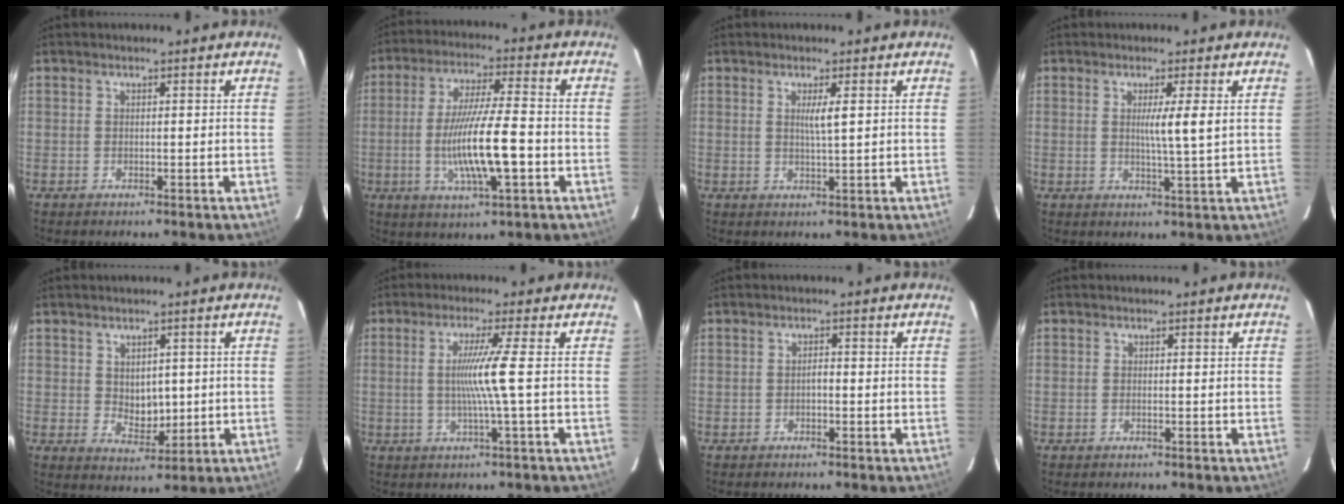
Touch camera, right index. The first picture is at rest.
{"total": 12.2, "force": [-2.5, 1.1, 11.9], "torque": [-0.224, -0.007, -0.045]}
{"total": 2.4, "force": [0.7, -0.2, 2.3], "torque": [-0.044, -0.004, 0.011]}
{"total": 4.1, "force": [1.0, -0.8, 3.9], "torque": [-0.069, -0.009, 0.015]}
{"total": 4.5, "force": [0.6, 3.0, 3.3], "torque": [-0.048, -0.004, 0.023]}
{"total": 5.8, "force": [0.0, -1.9, 5.5], "torque": [-0.109, -0.007, 0.001]}
{"total": 0.9, "force": [-0.4, 0.3, 0.7], "torque": [-0.011, 0.003, -0.007]}
{"total": 0.0}